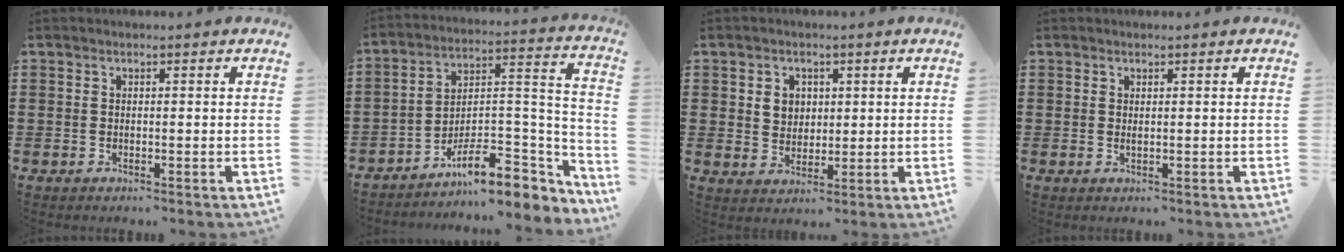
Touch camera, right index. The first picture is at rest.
{"total": 10.4, "force": [-7.7, 3.6, 5.9], "torque": [-0.079, 0.013, -0.143]}
{"total": 3.2, "force": [1.0, 2.8, 1.2], "torque": [-0.035, 0.011, 0.017]}
{"total": 0.5, "force": [0.2, 0.1, 0.5], "torque": [-0.010, -0.002, 0.005]}